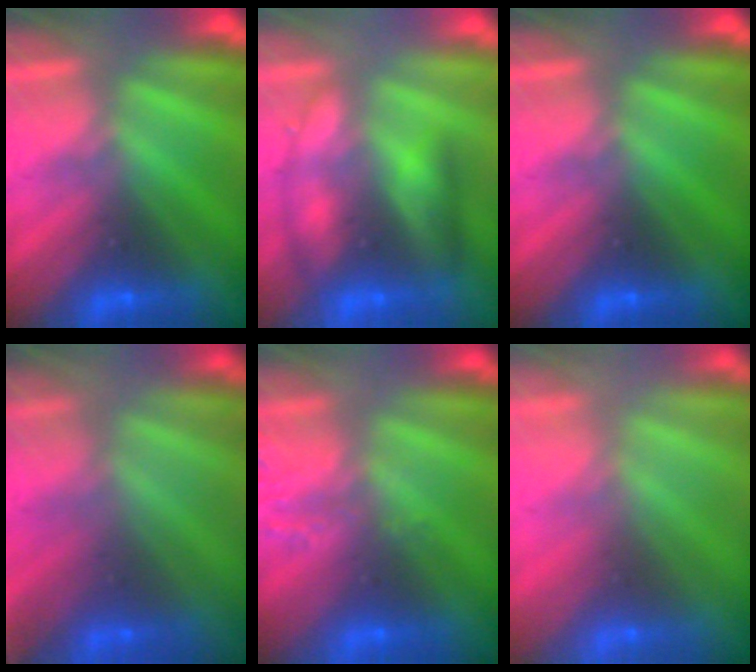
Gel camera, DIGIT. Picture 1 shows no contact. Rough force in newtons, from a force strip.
{"total": 2.5}
{"total": 0.0}
{"total": 1.8}
{"total": 1.9}
{"total": 8.7}